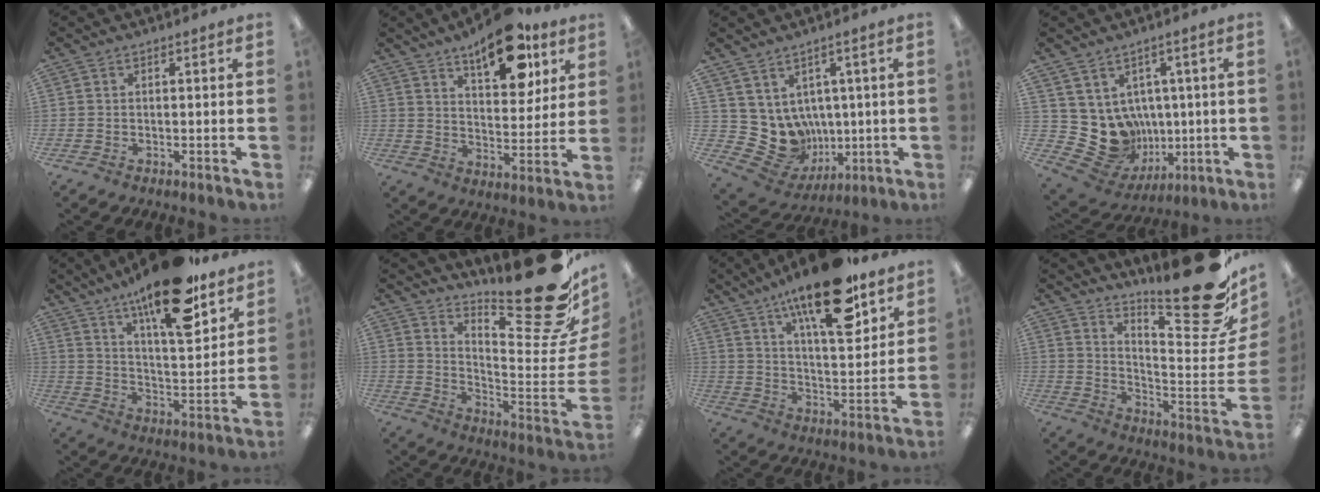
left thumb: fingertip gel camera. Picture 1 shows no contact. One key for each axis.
{"total": 15.4, "fx": 10.5, "fy": 6.6, "fz": 9.2, "tx": -0.115, "ty": -0.054, "tz": 0.174}
{"total": 9.0, "fx": 2.6, "fy": 8.0, "fz": 3.0, "tx": -0.088, "ty": -0.043, "tz": 0.068}
{"total": 11.0, "fx": 0.9, "fy": 10.1, "fz": 4.2, "tx": -0.100, "ty": -0.040, "tz": 0.034}
{"total": 20.3, "fx": 14.5, "fy": 6.2, "fz": 12.7, "tx": -0.200, "ty": -0.090, "tz": 0.238}
{"total": 25.5, "fx": 17.3, "fy": 7.1, "fz": 17.4, "tx": -0.197, "ty": -0.143, "tz": 0.282}
{"total": 21.5, "fx": 14.2, "fy": 7.4, "fz": 14.4, "tx": -0.225, "ty": -0.076, "tz": 0.229}
{"total": 24.1, "fx": 16.6, "fy": 6.3, "fz": 16.4, "tx": -0.204, "ty": -0.128, "tz": 0.267}